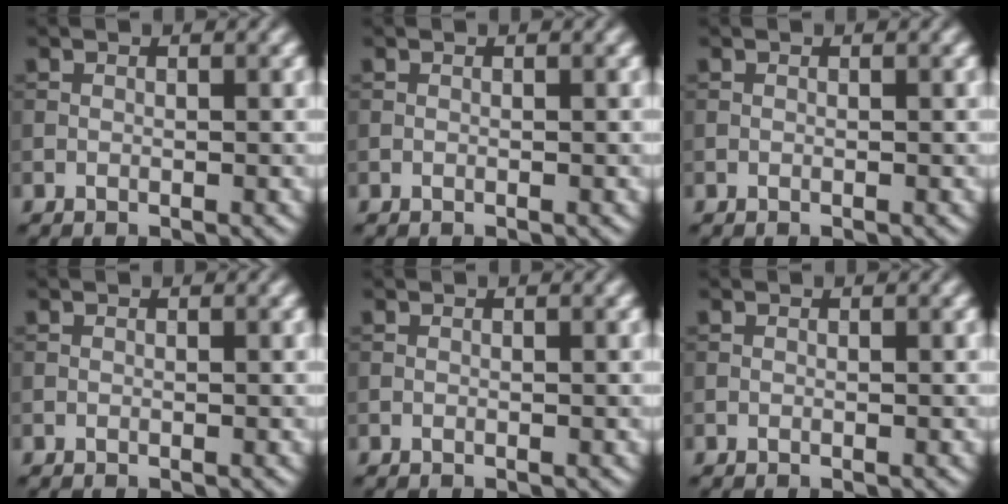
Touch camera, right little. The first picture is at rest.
{"total": 0.0}
{"total": 0.0}
{"total": 0.0}
{"total": 0.0}
{"total": 0.0}